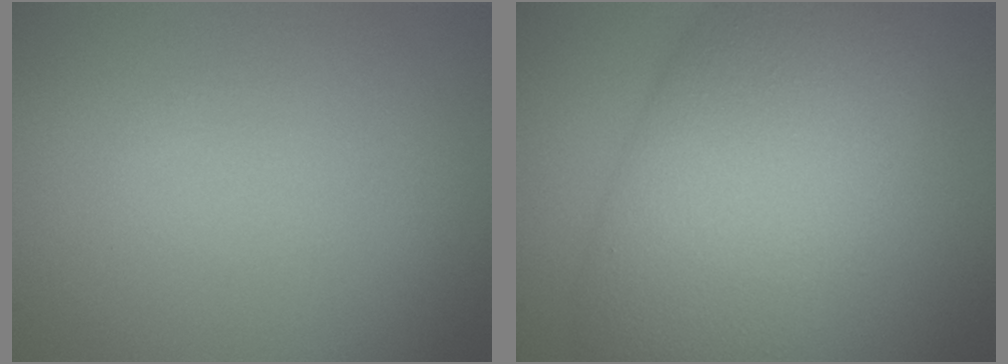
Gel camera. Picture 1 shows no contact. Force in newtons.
{"total": 10.3, "press": 10.3, "slide": 0.3}